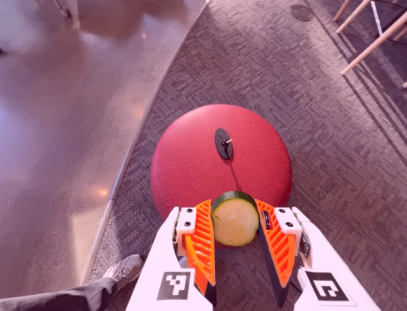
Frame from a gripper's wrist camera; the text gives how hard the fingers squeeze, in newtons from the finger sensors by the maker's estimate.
{"total": 11.2, "left": 11.2, "right": 11.2}